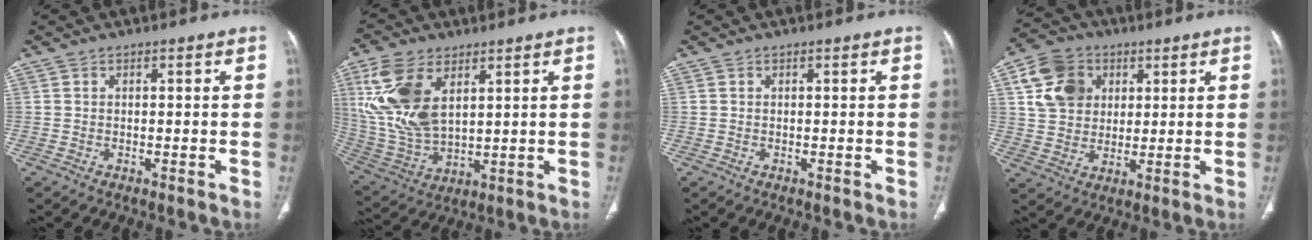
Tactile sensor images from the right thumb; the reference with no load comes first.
{"total": 15.8, "force": [5.7, 8.8, 11.8], "torque": [-0.246, -0.017, 0.125]}
{"total": 0.0}
{"total": 11.5, "force": [3.8, 9.3, 5.7], "torque": [-0.084, -0.002, 0.071]}